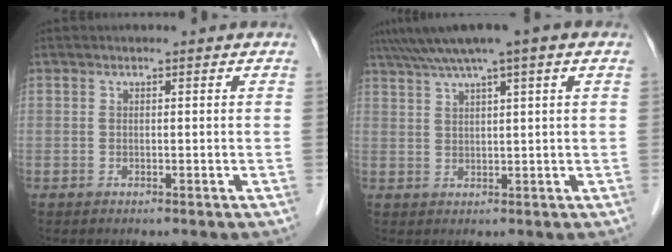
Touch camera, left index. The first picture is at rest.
{"total": 8.3, "force": [5.5, -0.3, 6.2], "torque": [-0.104, 0.043, 0.090]}